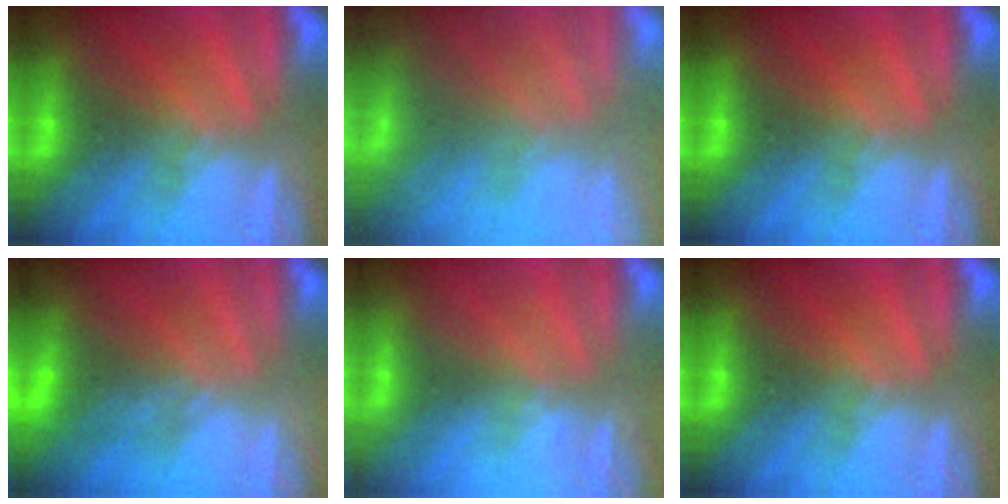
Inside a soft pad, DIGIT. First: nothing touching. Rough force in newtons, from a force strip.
{"total": 7.1}
{"total": 0.0}
{"total": 4.6}
{"total": 2.2}
{"total": 0.0}